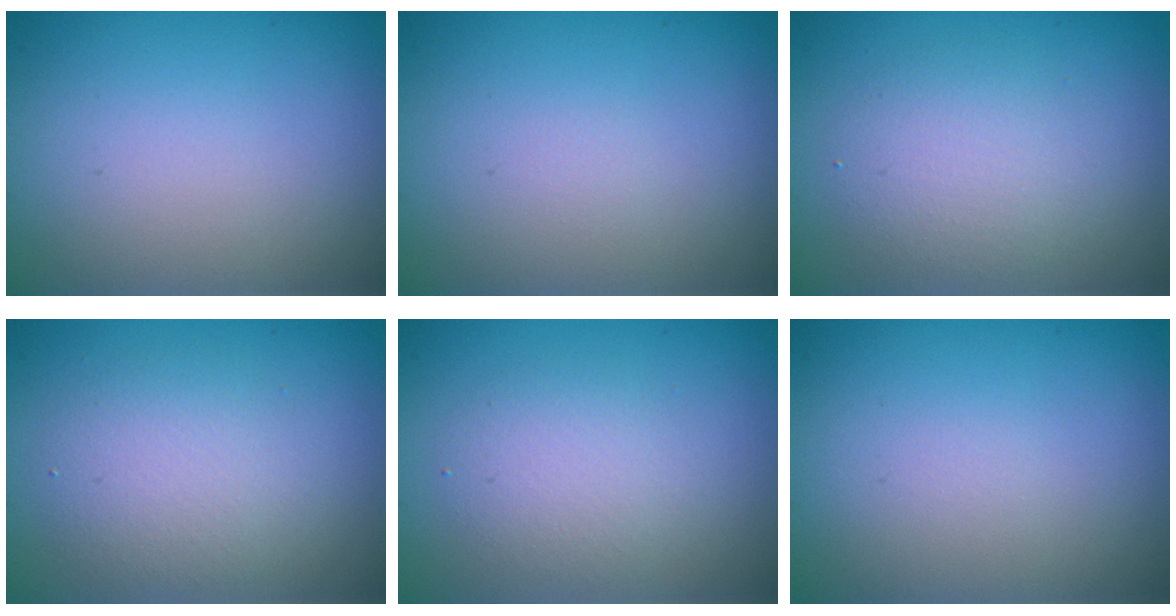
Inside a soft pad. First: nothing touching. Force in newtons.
{"total": 0.0}
{"total": 2.9, "press": 2.9, "slide": 0.2}
{"total": 3.4, "press": 3.4, "slide": 0.1}
{"total": 2.8, "press": 2.8, "slide": 0.1}
{"total": 0.0}